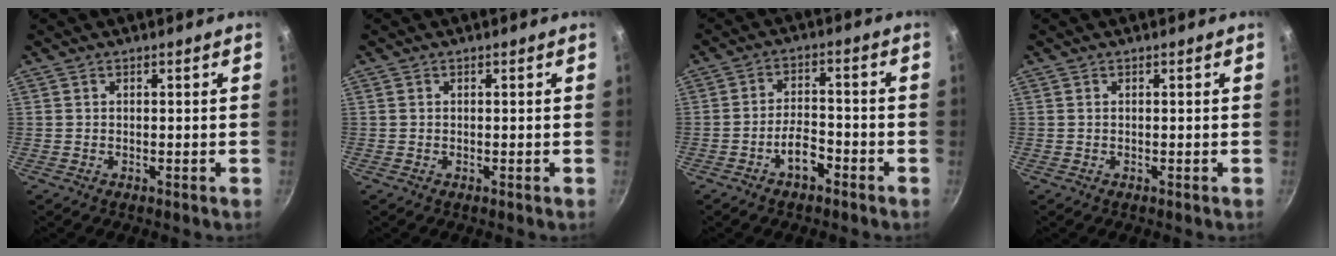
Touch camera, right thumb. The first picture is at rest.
{"total": 0.0}
{"total": 5.6, "force": [-3.3, 2.7, 3.6], "torque": [-0.051, 0.032, -0.057]}
{"total": 0.0}